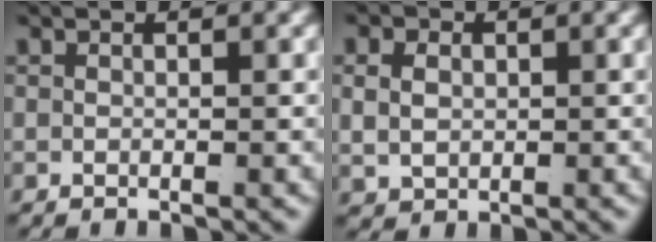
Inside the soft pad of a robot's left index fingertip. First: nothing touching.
{"total": 2.6, "force": [0.4, 2.1, 1.5], "torque": [-0.031, -0.009, 0.020]}